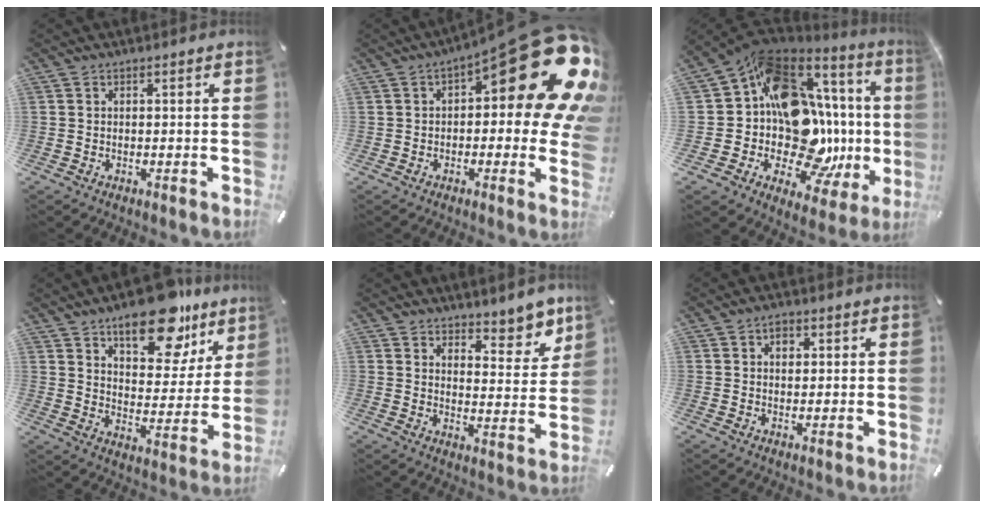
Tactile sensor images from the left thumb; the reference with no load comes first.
{"total": 24.7, "force": [10.5, 9.2, 20.4], "torque": [-0.234, -0.082, 0.178]}
{"total": 19.9, "force": [1.4, 13.4, 14.6], "torque": [-0.235, -0.098, 0.056]}
{"total": 18.1, "force": [12.6, 8.4, 10.0], "torque": [-0.131, -0.078, 0.210]}
{"total": 7.9, "force": [7.0, 3.3, 1.7], "torque": [-0.006, -0.062, 0.124]}
{"total": 2.5, "force": [0.8, 1.9, 1.4], "torque": [-0.015, 0.000, 0.009]}